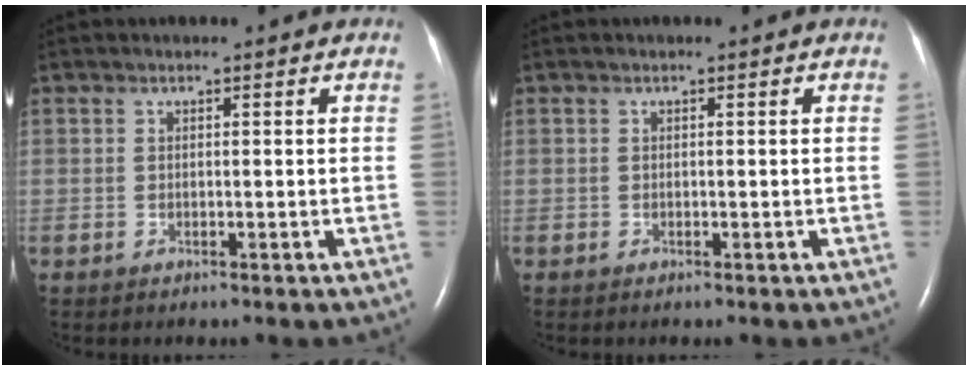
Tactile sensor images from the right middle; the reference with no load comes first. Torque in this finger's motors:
{"motor_torque": [0.23, -0.12, -0.02, 0.01]}